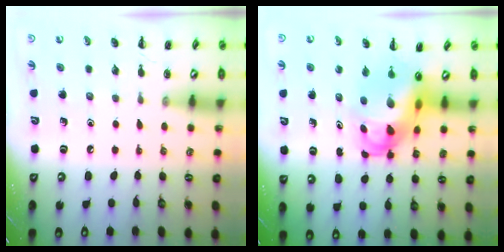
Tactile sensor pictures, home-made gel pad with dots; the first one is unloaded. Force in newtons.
{"total": 9.7, "press": 9.2, "slide": 3.0}